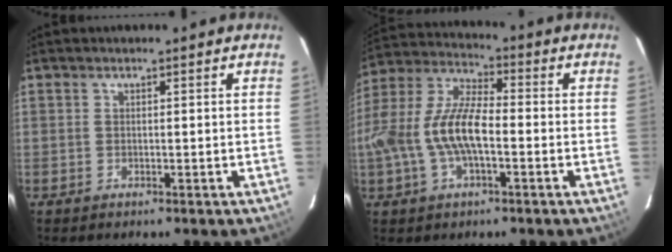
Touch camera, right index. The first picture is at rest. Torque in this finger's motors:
{"motor_torque": [1.10, -0.53, 0.53, 0.21]}